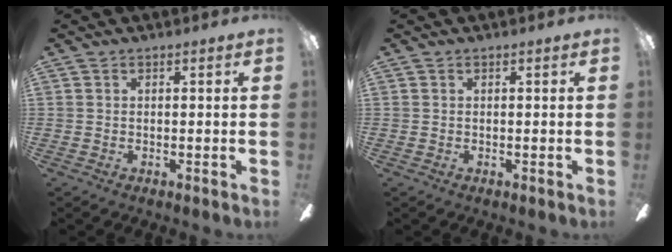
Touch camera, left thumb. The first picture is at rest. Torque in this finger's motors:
{"motor_torque": [-0.02, 0.00, -0.16, 0.09, 0.00]}